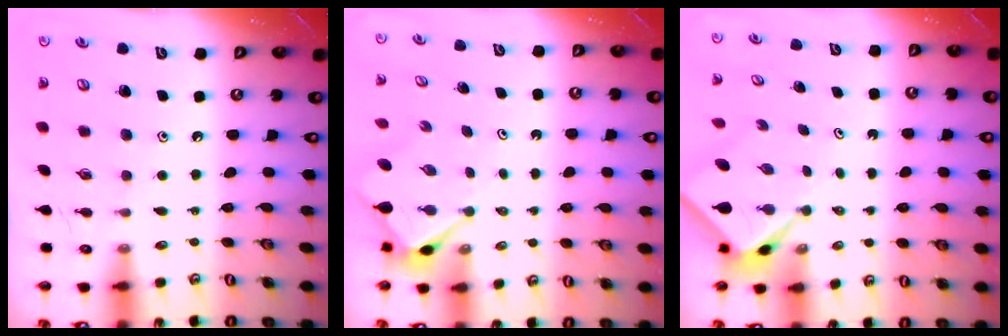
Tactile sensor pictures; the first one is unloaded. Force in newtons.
{"total": 2.9, "press": 2.9, "slide": 0.2}
{"total": 2.5, "press": 2.5, "slide": 0.2}